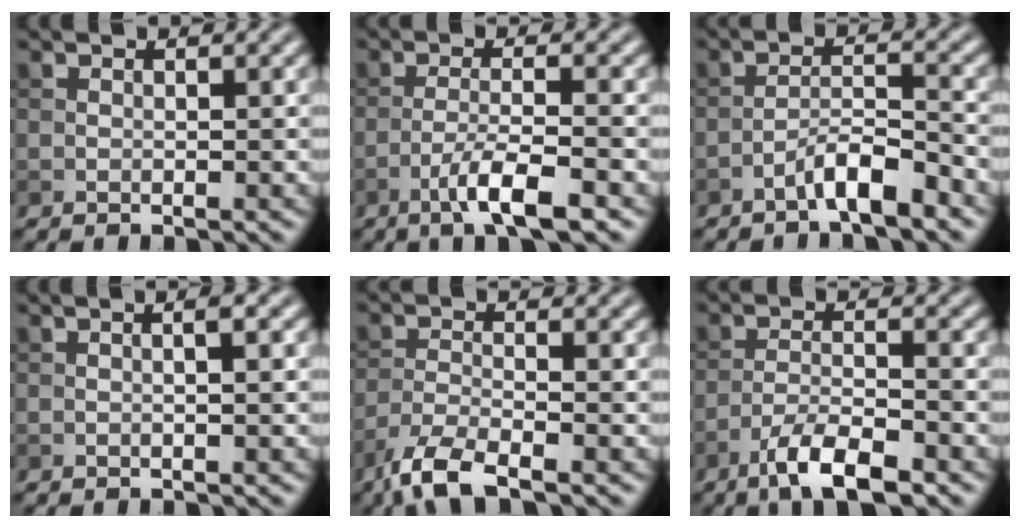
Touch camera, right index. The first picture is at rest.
{"total": 4.7, "force": [-2.6, 0.6, 3.9], "torque": [-0.070, 0.004, -0.053]}
{"total": 3.7, "force": [-2.7, 0.6, 2.5], "torque": [-0.044, 0.013, -0.054]}
{"total": 1.4, "force": [0.2, 0.2, 1.4], "torque": [-0.018, 0.000, 0.001]}
{"total": 4.9, "force": [-3.7, 1.1, 3.0], "torque": [-0.065, -0.011, -0.080]}
{"total": 5.4, "force": [-3.8, 1.3, 3.7], "torque": [-0.069, 0.001, -0.071]}